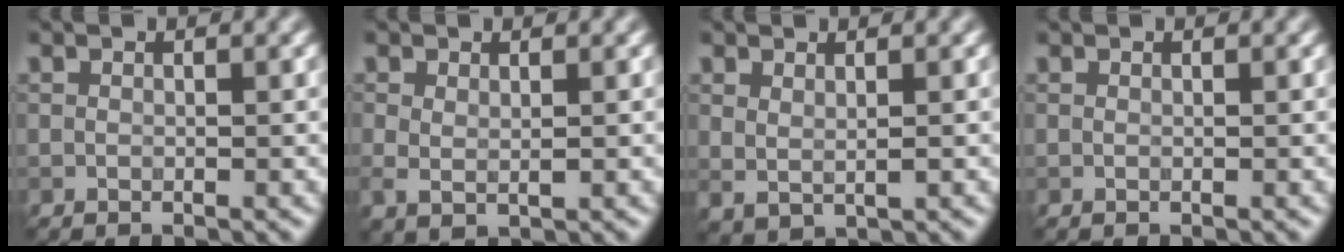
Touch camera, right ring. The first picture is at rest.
{"total": 1.5, "force": [0.4, 0.6, 1.3], "torque": [-0.030, -0.004, 0.009]}
{"total": 1.4, "force": [0.7, 0.4, 1.1], "torque": [-0.022, -0.010, 0.020]}
{"total": 0.0}